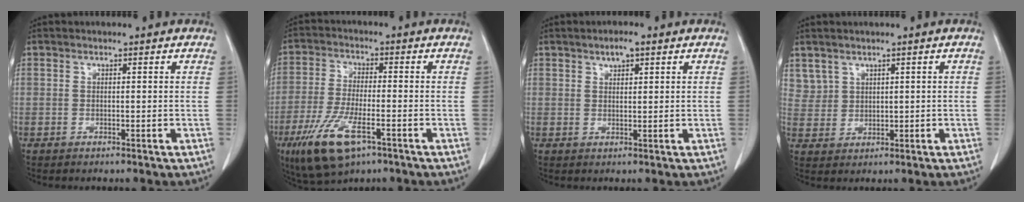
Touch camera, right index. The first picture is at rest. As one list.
[{"total": 10.8, "force": [-5.5, 3.4, 8.6], "torque": [-0.177, -0.019, -0.093]}, {"total": 2.4, "force": [1.6, 0.8, 1.6], "torque": [-0.027, 0.004, 0.027]}, {"total": 3.3, "force": [2.1, 2.5, -0.1], "torque": [0.013, 0.006, 0.044]}]